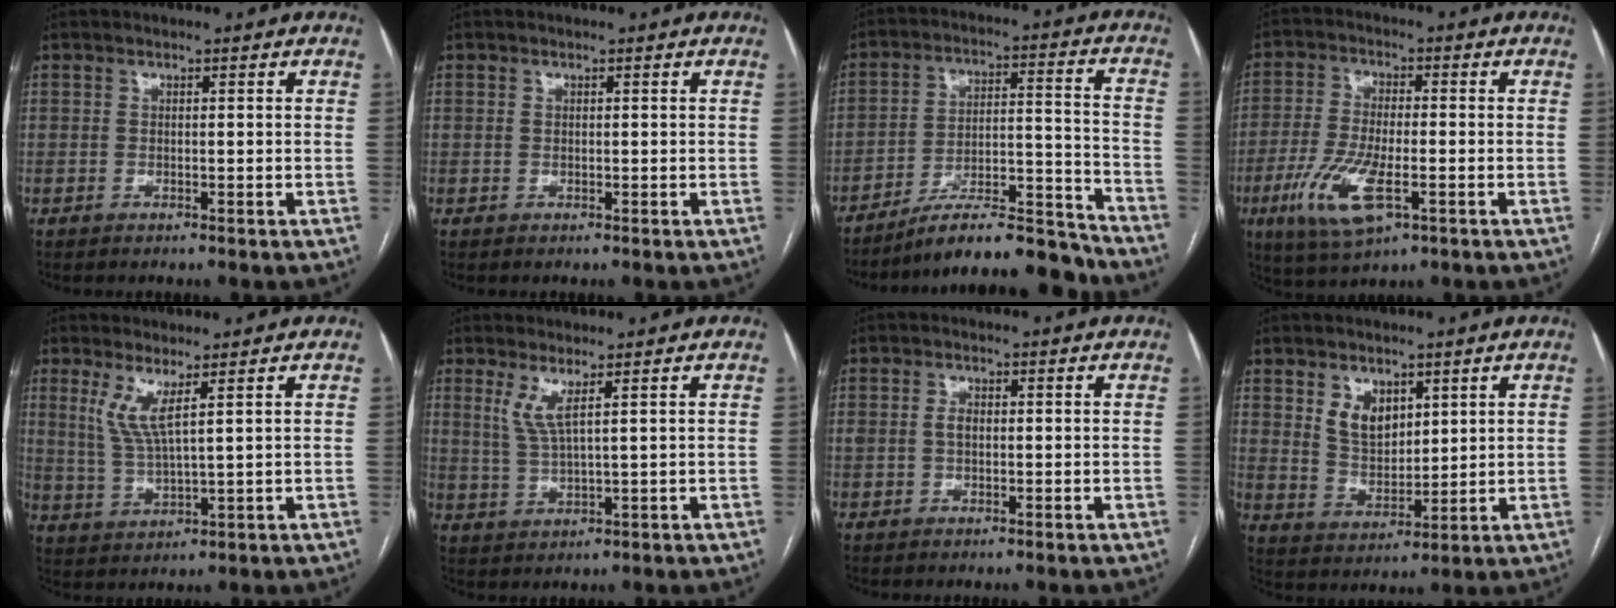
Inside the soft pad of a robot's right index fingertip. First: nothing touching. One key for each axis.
{"total": 0.6, "fx": 0.2, "fy": 0.5, "fz": 0.3, "tx": -0.006, "ty": 0.003, "tz": 0.004}
{"total": 16.0, "fx": -14.7, "fy": 1.8, "fz": 6.0, "tx": -0.083, "ty": 0.039, "tz": -0.240}
{"total": 10.6, "fx": -4.0, "fy": 3.4, "fz": 9.2, "tx": -0.194, "ty": -0.015, "tz": -0.069}
{"total": 5.4, "fx": 2.7, "fy": 0.3, "fz": 4.7, "tx": -0.103, "ty": -0.010, "tz": 0.062}
{"total": 4.0, "fx": 2.0, "fy": -0.1, "fz": 3.5, "tx": -0.078, "ty": -0.007, "tz": 0.047}
{"total": 2.0, "fx": 0.1, "fy": 1.3, "fz": 1.6, "tx": -0.033, "ty": 0.009, "tz": 0.003}
{"total": 6.5, "fx": 3.3, "fy": 4.0, "fz": 3.9, "tx": -0.076, "ty": 0.000, "tz": 0.073}